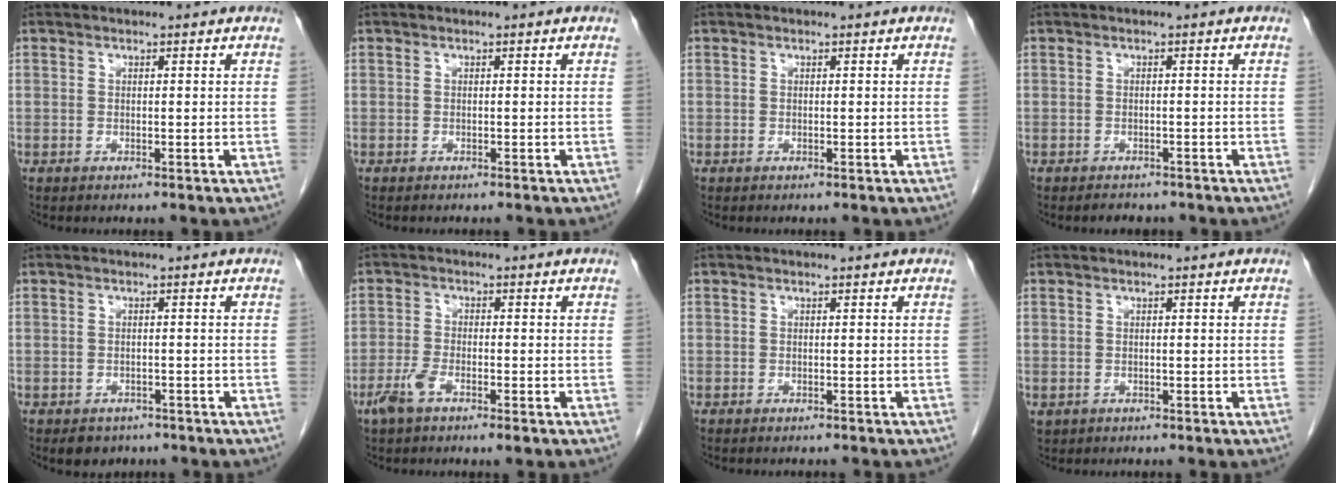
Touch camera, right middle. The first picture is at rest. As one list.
[{"total": 1.2, "force": [-1.1, 0.3, 0.5], "torque": [-0.010, -0.003, -0.012]}, {"total": 0.0}, {"total": 2.7, "force": [-2.4, 1.2, 0.6], "torque": [-0.014, -0.002, -0.028]}, {"total": 3.1, "force": [-2.3, 2.0, 0.6], "torque": [-0.013, 0.002, -0.028]}, {"total": 4.4, "force": [-2.6, 1.2, 3.4], "torque": [-0.073, -0.004, -0.047]}, {"total": 2.0, "force": [-1.8, 0.5, 0.8], "torque": [-0.015, -0.004, -0.018]}, {"total": 1.0, "force": [-0.2, 0.9, 0.3], "torque": [-0.006, 0.004, 0.006]}]